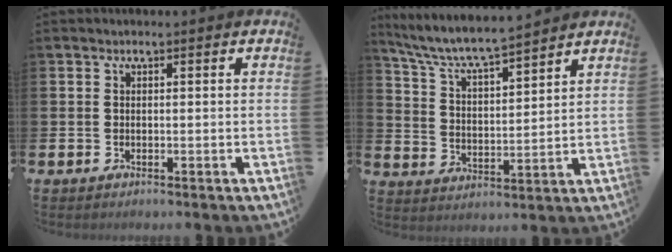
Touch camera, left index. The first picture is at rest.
{"total": 7.2, "force": [6.7, 0.5, 2.4], "torque": [-0.081, -0.048, 0.114]}